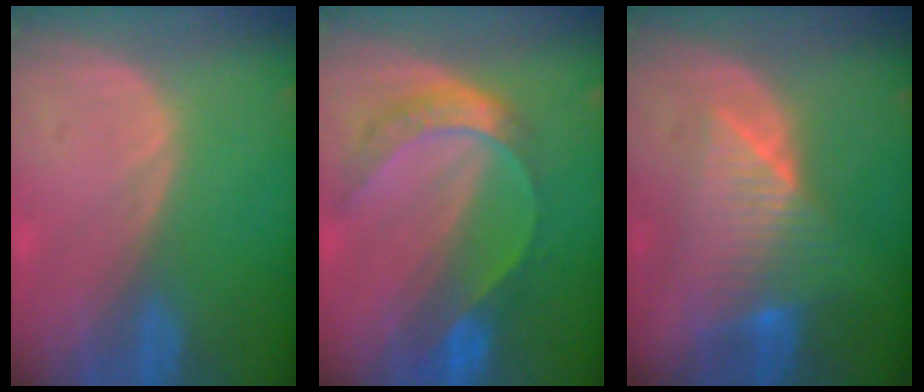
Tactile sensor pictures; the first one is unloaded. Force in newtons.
{"total": 7.8, "press": 6.5, "slide": 4.4}
{"total": 7.5, "press": 7.3, "slide": 2.0}